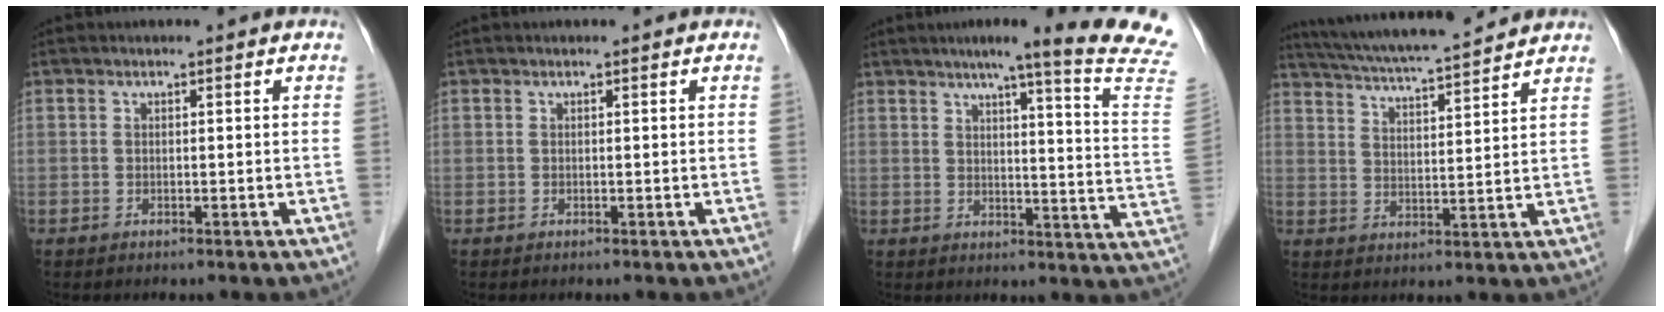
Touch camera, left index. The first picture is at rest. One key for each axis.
{"total": 0.0}
{"total": 18.8, "fx": 15.2, "fy": -1.7, "fz": 11.0, "tx": -0.150, "ty": -0.058, "tz": 0.172}
{"total": 14.6, "fx": 13.2, "fy": 0.9, "fz": 6.2, "tx": -0.116, "ty": 0.024, "tz": 0.208}